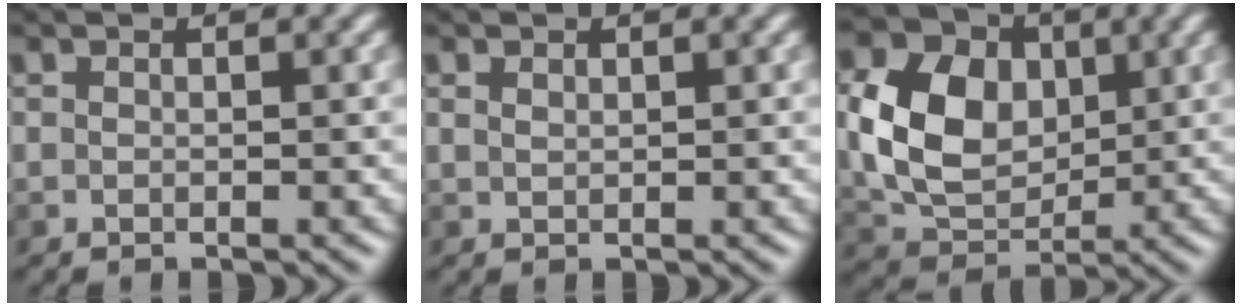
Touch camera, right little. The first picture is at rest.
{"total": 0.6, "force": [0.4, 0.3, 0.3], "torque": [-0.009, -0.001, 0.010]}
{"total": 8.5, "force": [1.1, 6.3, 5.6], "torque": [-0.123, 0.002, 0.018]}